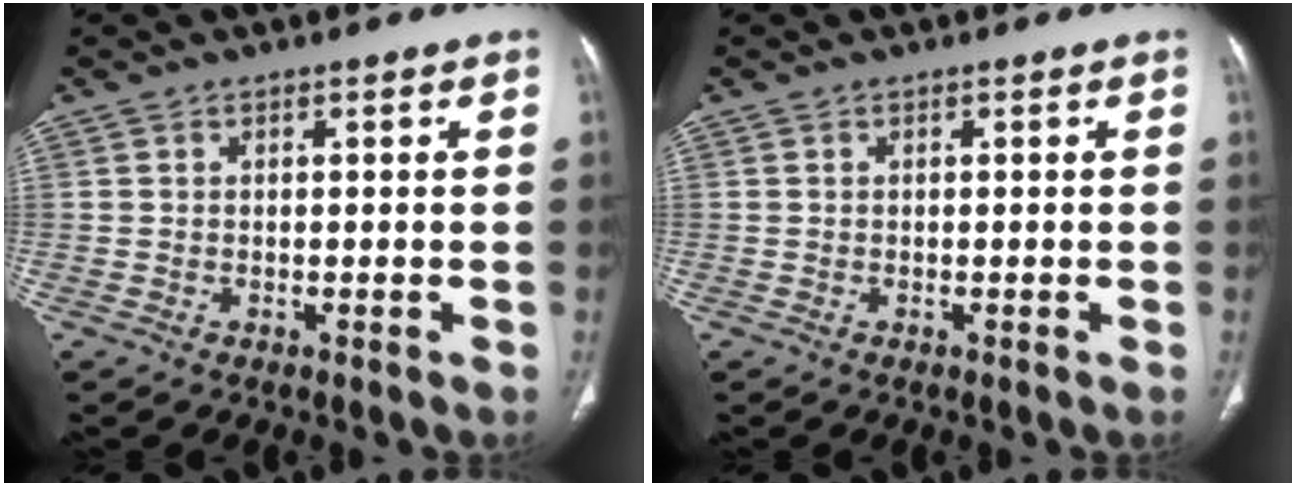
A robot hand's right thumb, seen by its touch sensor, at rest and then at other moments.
{"total": 0.0}